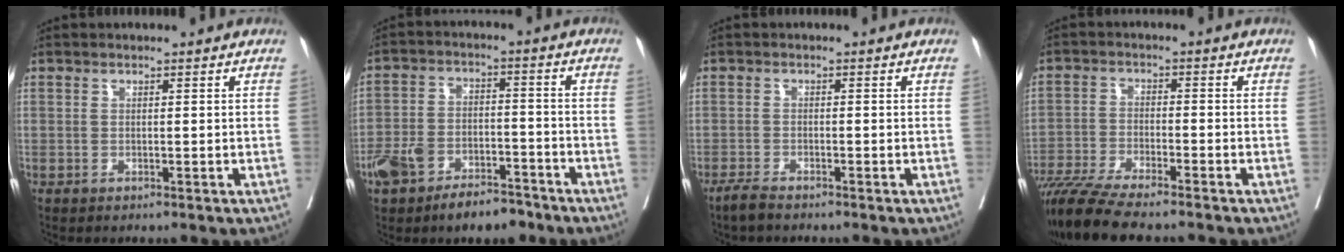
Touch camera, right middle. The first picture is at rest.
{"total": 10.4, "force": [-7.2, 4.6, 5.9], "torque": [-0.112, 0.011, -0.120]}
{"total": 2.1, "force": [-1.9, 0.2, 1.0], "torque": [-0.024, -0.004, -0.036]}
{"total": 11.2, "force": [-9.5, 0.7, 5.8], "torque": [-0.096, -0.027, -0.160]}